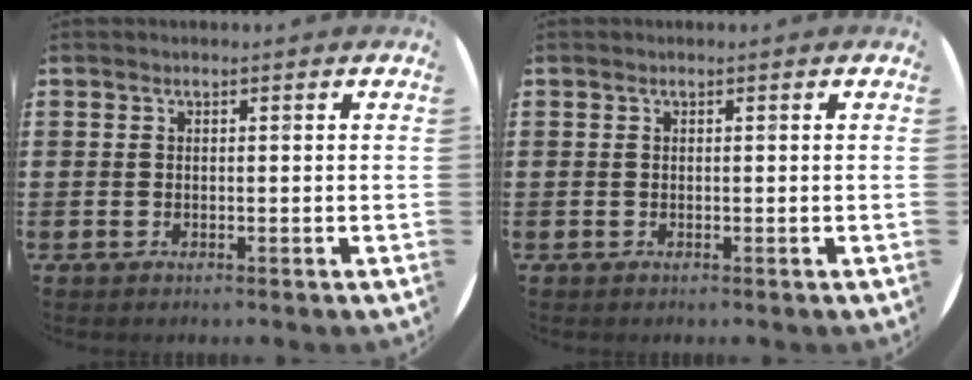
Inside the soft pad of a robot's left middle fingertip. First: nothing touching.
{"total": 0.0}